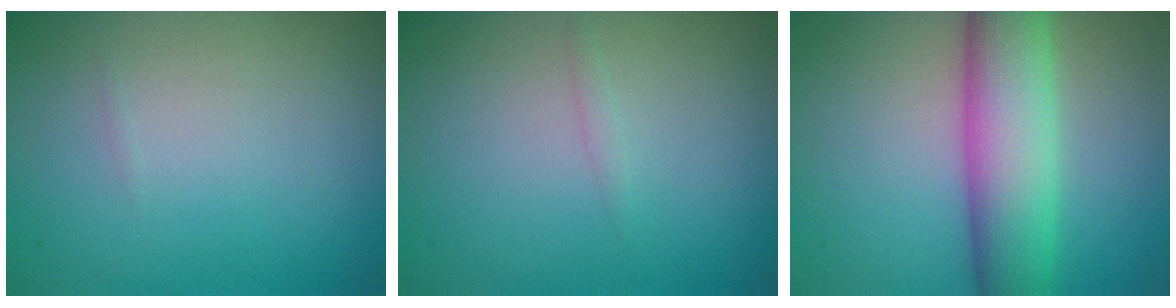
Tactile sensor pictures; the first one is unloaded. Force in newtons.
{"total": 0.6, "press": 0.6, "slide": 0.1}
{"total": 7.8, "press": 7.8, "slide": 0.2}